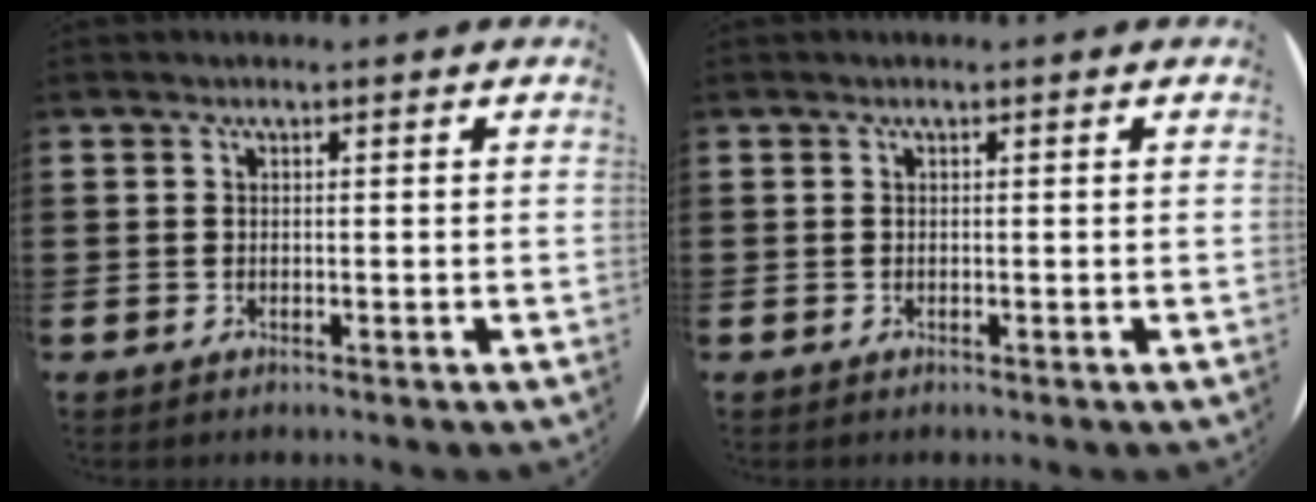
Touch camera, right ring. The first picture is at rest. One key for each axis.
{"total": 0.0}